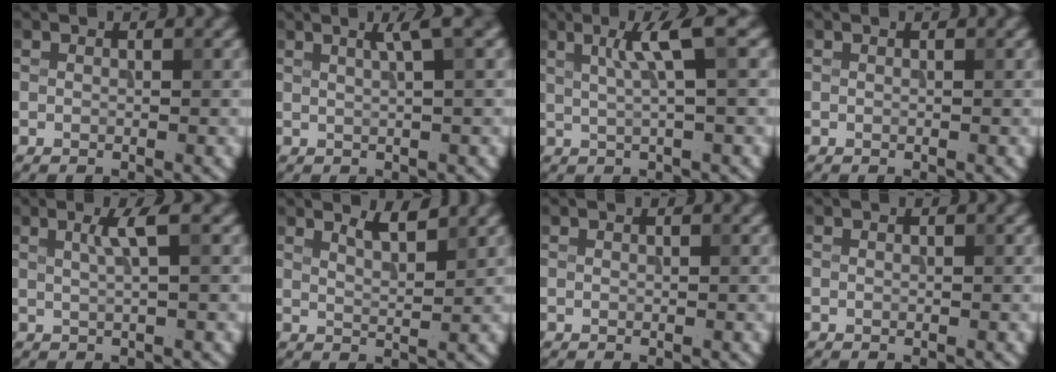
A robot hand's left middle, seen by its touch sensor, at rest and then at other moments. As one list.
[{"total": 2.4, "force": [1.2, 0.4, 2.1], "torque": [-0.026, 0.008, 0.017]}, {"total": 4.0, "force": [1.3, 0.5, 3.7], "torque": [-0.058, 0.006, 0.023]}, {"total": 0.0}, {"total": 2.3, "force": [0.8, 0.4, 2.1], "torque": [-0.036, 0.003, 0.011]}, {"total": 2.3, "force": [1.8, 0.4, 1.3], "torque": [-0.017, 0.001, 0.031]}, {"total": 0.0}, {"total": 0.0}]